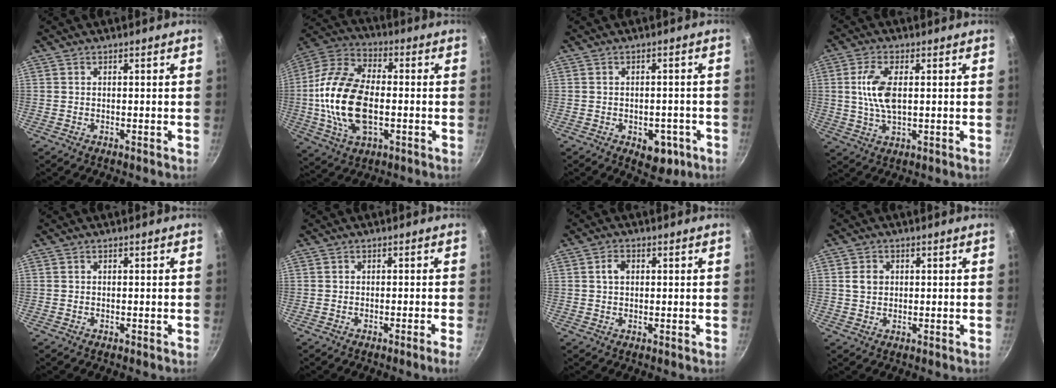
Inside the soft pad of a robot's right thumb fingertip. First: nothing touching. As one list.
[{"total": 19.9, "force": [-1.8, 11.1, 16.4], "torque": [-0.333, 0.017, -0.033]}, {"total": 5.8, "force": [-2.6, 3.6, 3.7], "torque": [-0.024, 0.012, -0.027]}, {"total": 8.0, "force": [1.0, 3.8, 7.0], "torque": [-0.151, -0.003, 0.021]}, {"total": 0.0}, {"total": 1.9, "force": [-1.1, -0.6, 1.5], "torque": [-0.034, 0.002, -0.021]}, {"total": 2.7, "force": [0.6, 1.9, 1.8], "torque": [-0.031, 0.005, 0.009]}, {"total": 3.2, "force": [0.5, 2.7, 1.6], "torque": [-0.018, 0.001, 0.010]}]